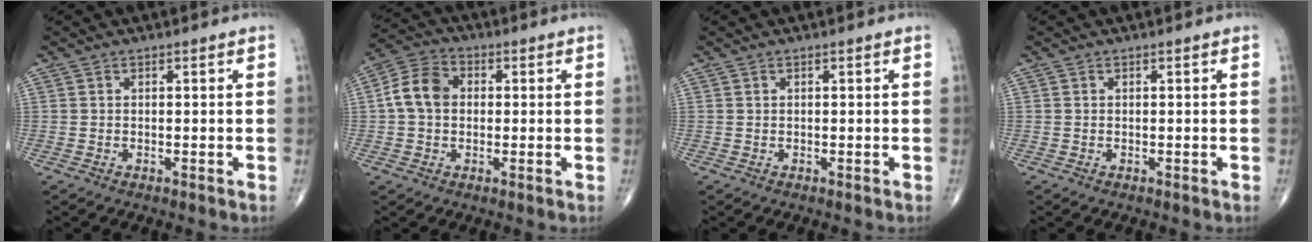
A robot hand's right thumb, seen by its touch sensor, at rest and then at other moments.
{"total": 7.7, "force": [0.3, 5.9, 5.0], "torque": [-0.089, 0.023, -0.004]}
{"total": 0.0}
{"total": 0.0}